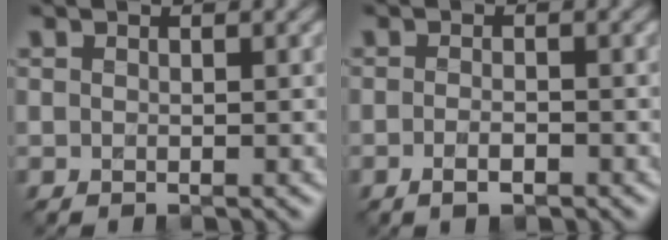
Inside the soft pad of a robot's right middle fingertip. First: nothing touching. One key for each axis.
{"total": 1.7, "fx": -0.9, "fy": 0.5, "fz": 1.4, "tx": -0.026, "ty": -0.003, "tz": -0.017}